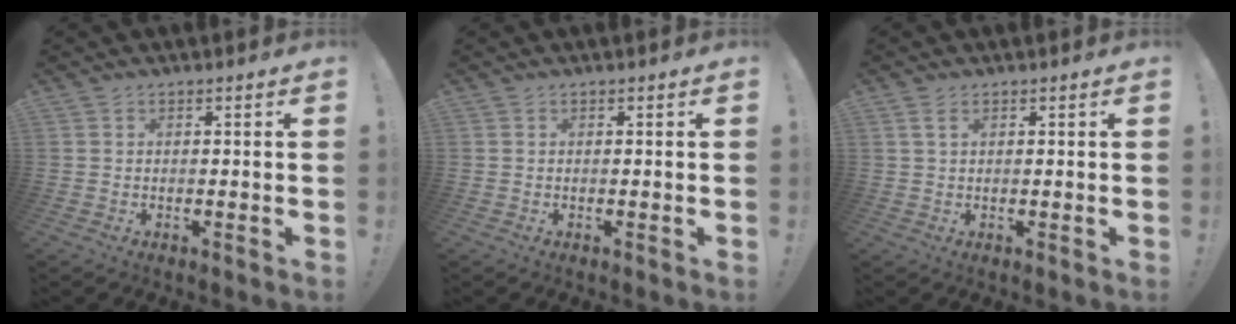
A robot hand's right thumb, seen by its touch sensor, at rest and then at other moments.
{"total": 0.0}
{"total": 2.4, "force": [1.1, 1.1, 1.8], "torque": [-0.032, 0.001, 0.021]}